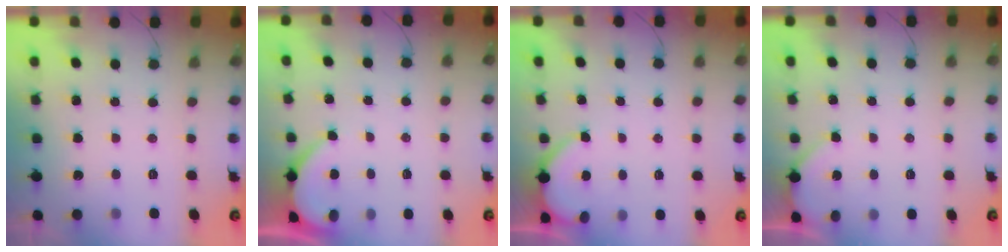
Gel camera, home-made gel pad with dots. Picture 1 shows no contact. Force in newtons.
{"total": 2.3, "press": 2.3, "slide": 0.2}
{"total": 2.9, "press": 2.8, "slide": 0.4}
{"total": 2.1, "press": 2.1, "slide": 0.2}